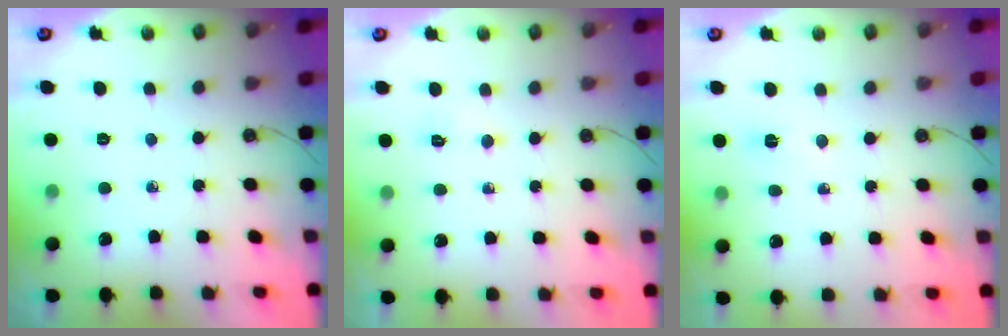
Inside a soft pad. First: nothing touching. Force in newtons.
{"total": 3.9, "press": 3.9, "slide": 0.6}
{"total": 2.8, "press": 2.8, "slide": 0.2}